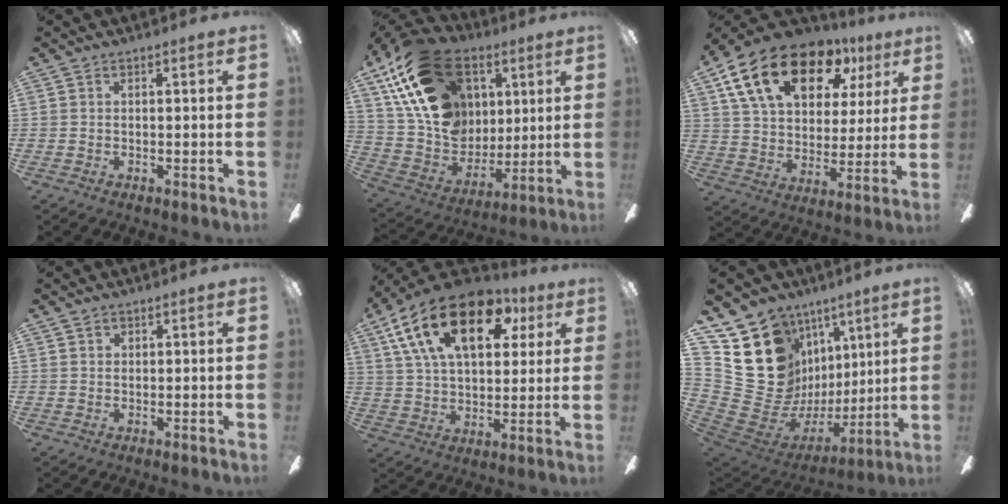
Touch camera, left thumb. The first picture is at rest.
{"total": 26.0, "force": [11.1, 18.8, 14.1], "torque": [-0.271, -0.033, 0.219]}
{"total": 21.8, "force": [12.4, 12.4, 12.9], "torque": [-0.221, -0.049, 0.219]}
{"total": 1.2, "force": [0.6, 1.0, 0.2], "torque": [0.003, 0.001, 0.009]}
{"total": 22.2, "force": [10.6, 12.1, 15.2], "torque": [-0.269, -0.034, 0.177]}
{"total": 19.6, "force": [6.6, 16.8, 7.6], "torque": [-0.156, -0.061, 0.167]}